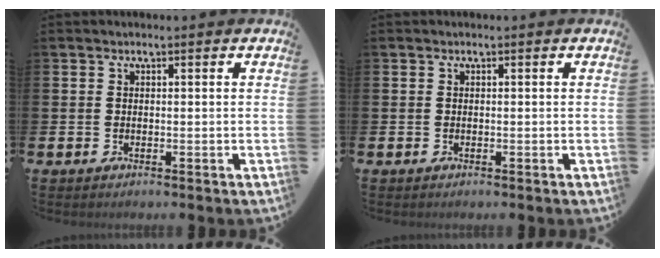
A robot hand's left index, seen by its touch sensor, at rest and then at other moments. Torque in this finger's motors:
{"motor_torque": [-0.01, 0.01, 0.00, 0.00]}